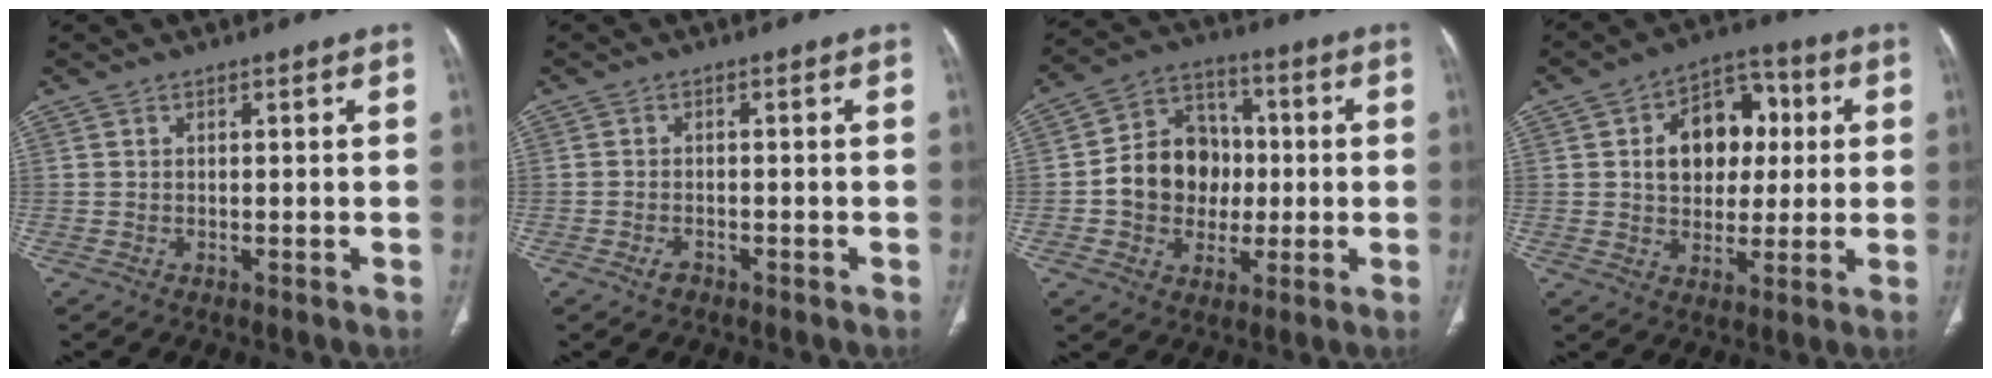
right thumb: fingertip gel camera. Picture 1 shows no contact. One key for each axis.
{"total": 1.7, "fx": -1.1, "fy": 1.0, "fz": 0.8, "tx": -0.020, "ty": 0.007, "tz": -0.019}
{"total": 13.8, "fx": -0.7, "fy": 11.6, "fz": 7.4, "tx": -0.079, "ty": 0.030, "tz": -0.012}
{"total": 13.5, "fx": 2.4, "fy": 9.8, "fz": 8.9, "tx": -0.091, "ty": 0.016, "tz": 0.033}